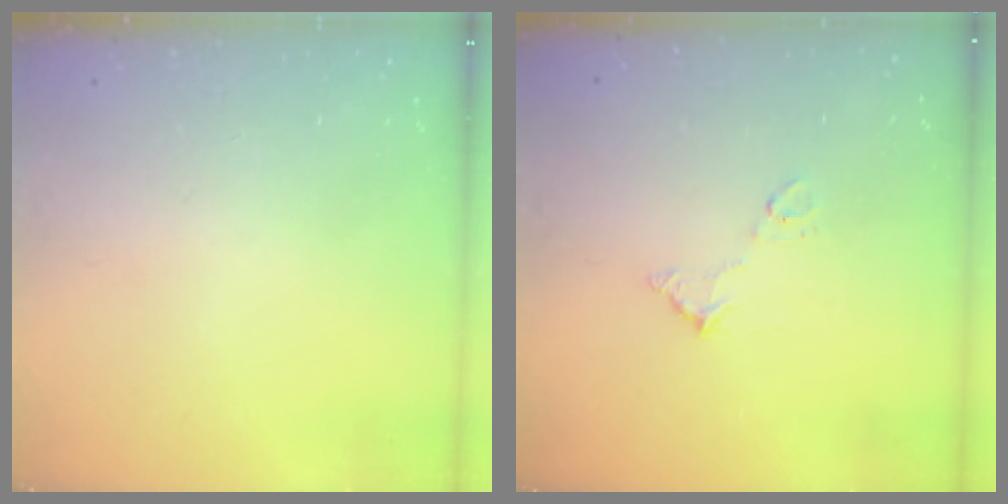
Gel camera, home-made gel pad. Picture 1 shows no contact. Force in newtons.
{"total": 6.3, "press": 6.3, "slide": 0.4}